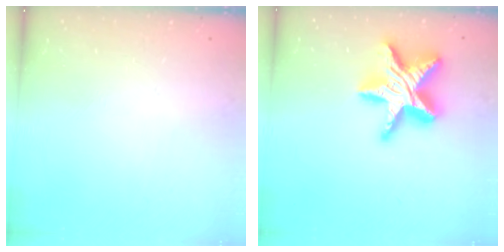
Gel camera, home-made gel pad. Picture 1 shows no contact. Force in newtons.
{"total": 20.5, "press": 20.5, "slide": 1.3}